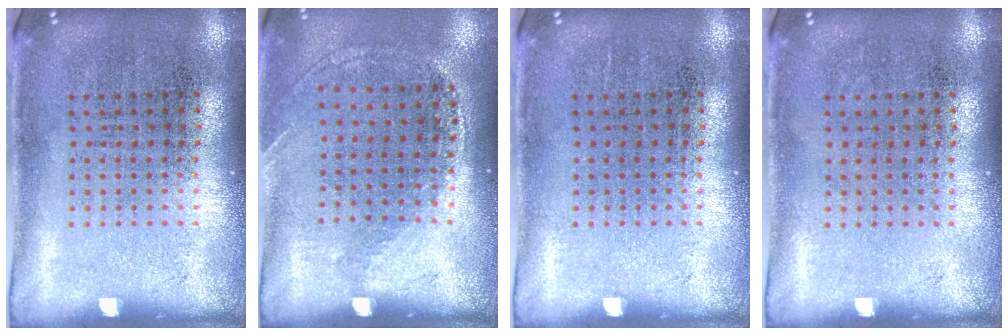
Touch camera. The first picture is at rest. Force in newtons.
{"total": 1.1, "press": 0.9, "slide": 0.7}
{"total": 0.0}
{"total": 0.0}